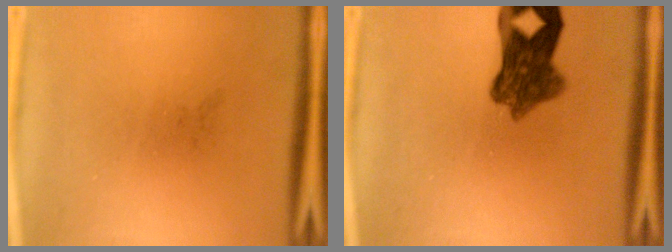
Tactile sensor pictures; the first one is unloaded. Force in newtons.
{"total": 7.4}